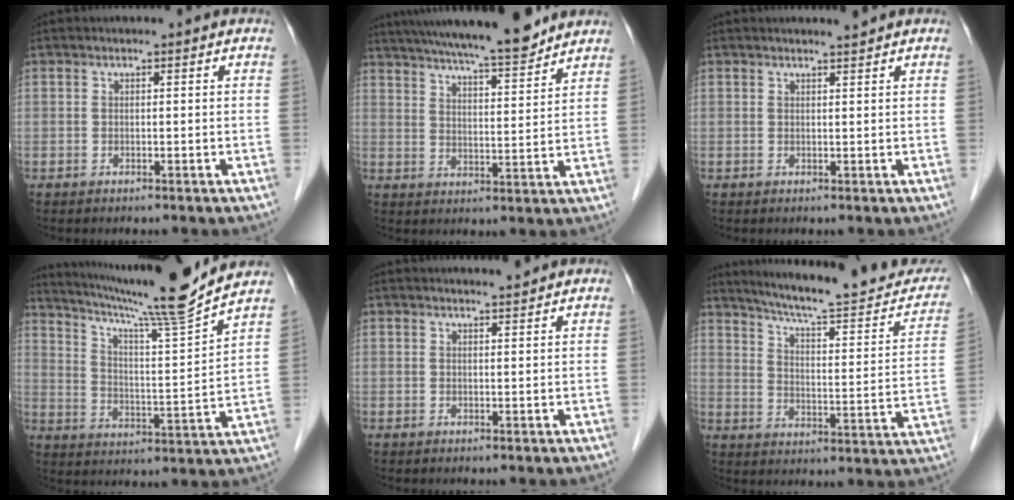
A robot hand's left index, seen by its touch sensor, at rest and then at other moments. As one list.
[{"total": 16.2, "force": [14.3, 0.9, 7.4], "torque": [-0.123, 0.010, 0.215]}, {"total": 0.9, "force": [0.9, -0.3, 0.1], "torque": [-0.010, -0.008, 0.017]}, {"total": 17.0, "force": [14.9, -2.4, 7.7], "torque": [-0.138, -0.023, 0.227]}, {"total": 1.3, "force": [1.2, -0.2, 0.1], "torque": [-0.007, -0.004, 0.023]}, {"total": 21.9, "force": [19.5, 2.7, 9.6], "torque": [-0.132, -0.033, 0.255]}]